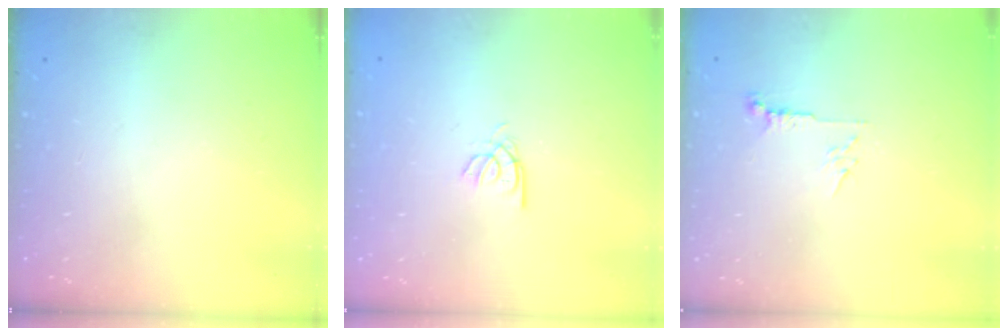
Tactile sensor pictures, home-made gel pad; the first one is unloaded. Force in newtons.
{"total": 2.2, "press": 2.2, "slide": 0.2}
{"total": 5.1, "press": 5.1, "slide": 0.4}